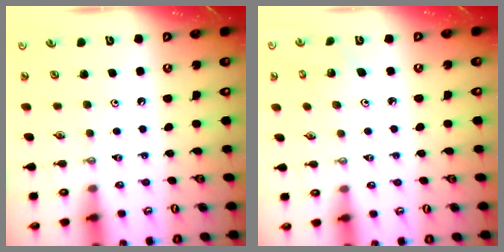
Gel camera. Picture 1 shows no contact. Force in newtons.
{"total": 2.2, "press": 2.2, "slide": 0.2}